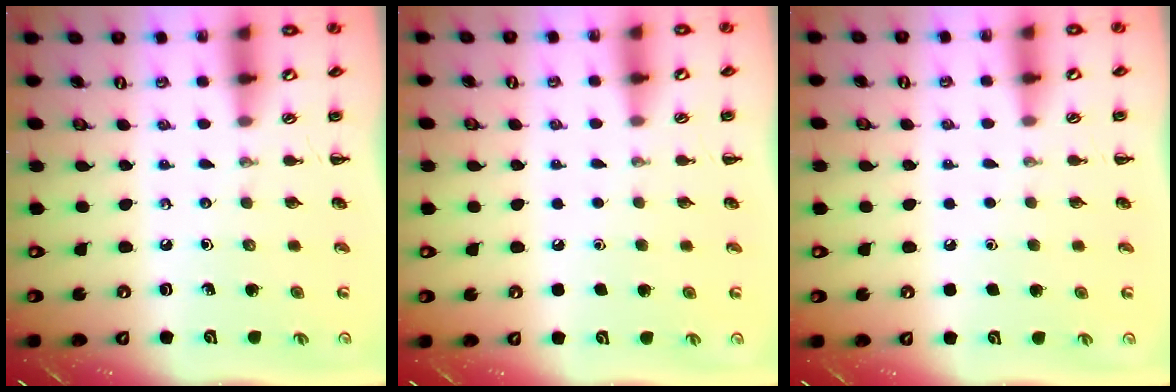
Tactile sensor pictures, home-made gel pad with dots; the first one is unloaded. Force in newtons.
{"total": 1.8, "press": 1.7, "slide": 0.1}
{"total": 1.7, "press": 1.7, "slide": 0.1}